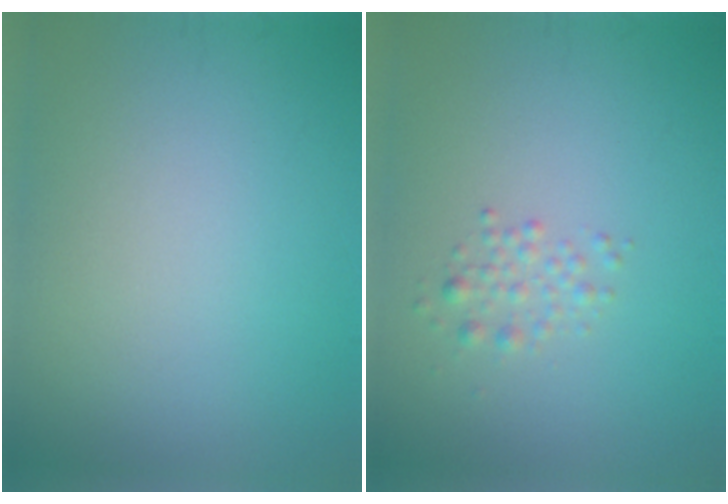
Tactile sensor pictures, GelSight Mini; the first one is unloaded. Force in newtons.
{"total": 1.4, "press": 1.4, "slide": 0.0}